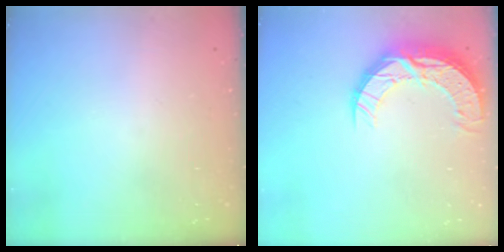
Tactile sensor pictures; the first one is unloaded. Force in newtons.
{"total": 11.9, "press": 11.9, "slide": 0.9}